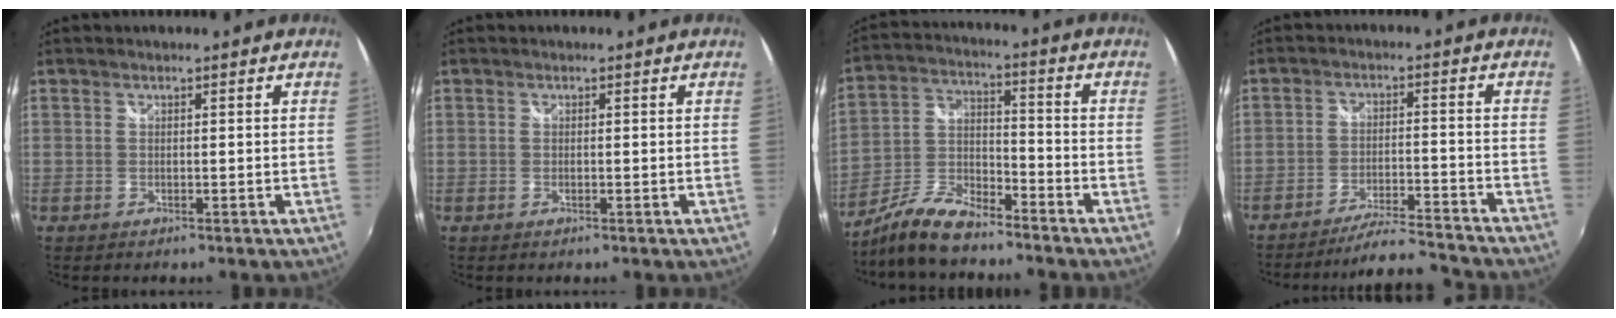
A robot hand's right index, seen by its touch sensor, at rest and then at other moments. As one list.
[{"total": 0.0}, {"total": 11.0, "force": [-8.5, 3.5, 6.0], "torque": [-0.132, 0.001, -0.166]}, {"total": 12.5, "force": [-12.0, -0.1, 3.4], "torque": [-0.079, 0.000, -0.179]}]